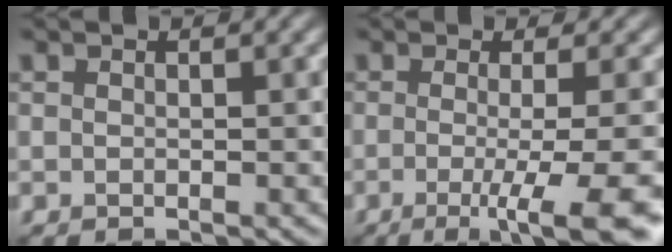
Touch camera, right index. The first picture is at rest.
{"total": 8.0, "force": [-2.4, 1.9, 7.3], "torque": [-0.089, -0.017, -0.036]}